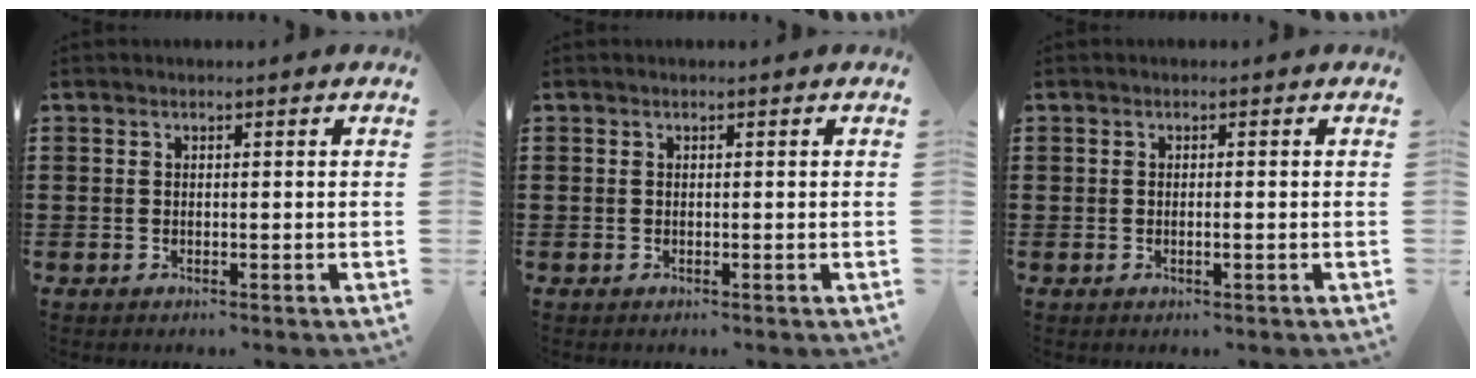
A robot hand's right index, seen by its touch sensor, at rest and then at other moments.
{"total": 0.0}
{"total": 0.8, "force": [-0.2, 0.0, 0.8], "torque": [-0.013, -0.005, -0.003]}